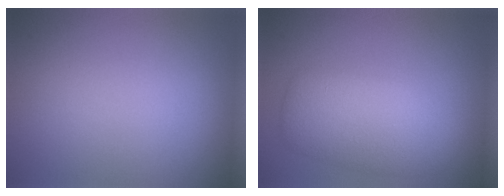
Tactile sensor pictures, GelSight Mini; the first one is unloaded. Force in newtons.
{"total": 5.7, "press": 5.7, "slide": 0.2}